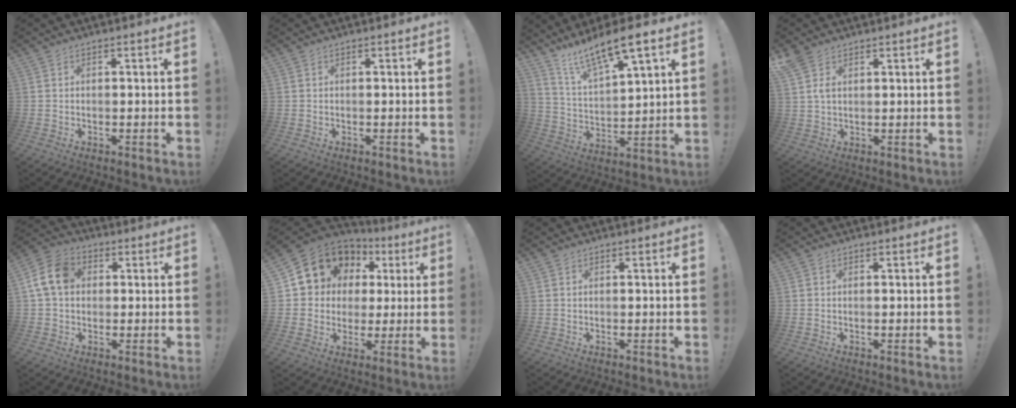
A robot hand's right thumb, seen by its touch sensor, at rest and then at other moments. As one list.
[{"total": 0.0}, {"total": 11.8, "force": [9.7, 1.6, 6.6], "torque": [-0.122, -0.070, 0.165]}, {"total": 4.4, "force": [2.7, 2.1, 2.7], "torque": [-0.051, -0.008, 0.051]}, {"total": 11.1, "force": [2.1, 8.5, 6.8], "torque": [-0.122, 0.013, 0.044]}, {"total": 11.9, "force": [6.0, 9.8, 3.3], "torque": [-0.051, -0.041, 0.128]}, {"total": 0.0}, {"total": 0.0}]